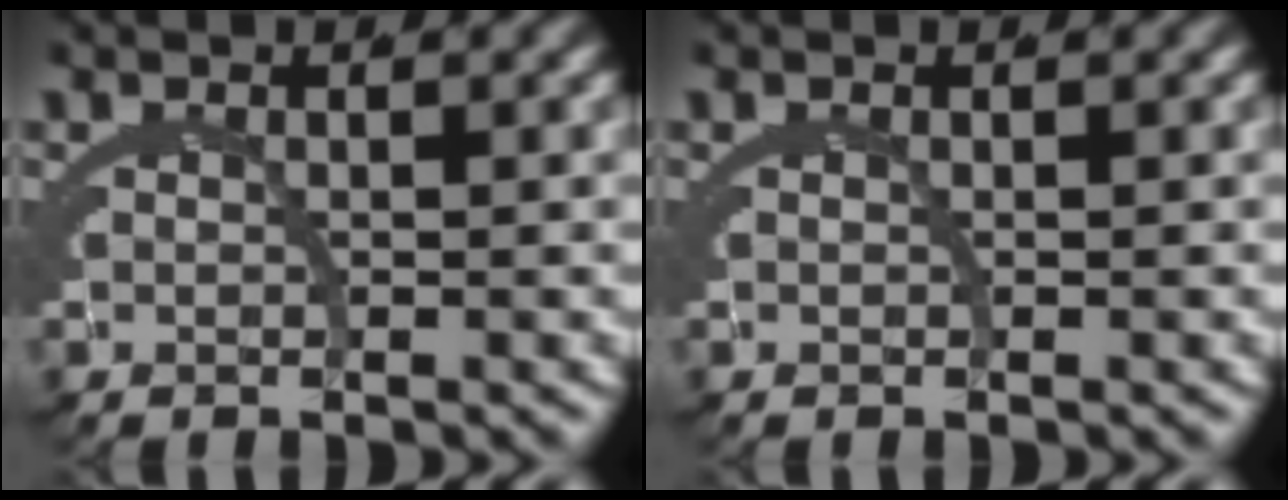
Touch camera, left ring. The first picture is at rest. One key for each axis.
{"total": 0.0}